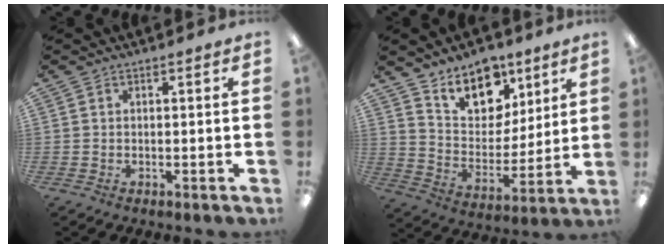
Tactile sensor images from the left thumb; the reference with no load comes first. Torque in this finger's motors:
{"motor_torque": [0.10, 0.57, -0.11, 0.04, 0.02]}